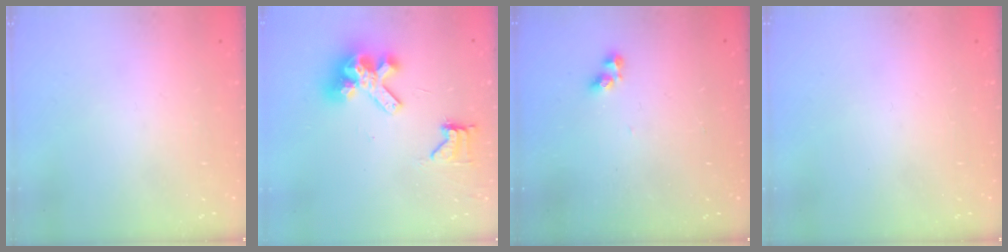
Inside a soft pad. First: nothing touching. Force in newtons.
{"total": 11.4, "press": 11.2, "slide": 1.7}
{"total": 4.4, "press": 4.4, "slide": 0.4}
{"total": 0.0}